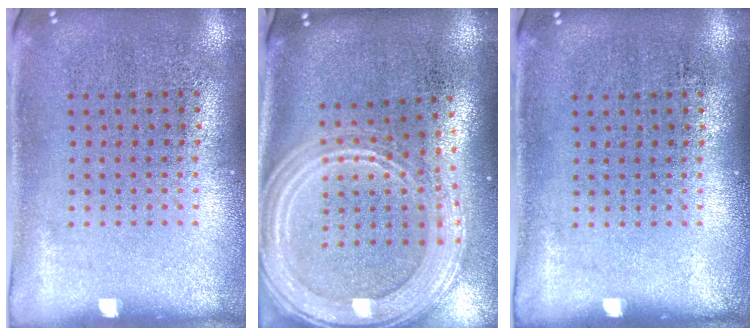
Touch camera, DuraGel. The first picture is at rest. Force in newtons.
{"total": 3.0, "press": 2.4, "slide": 1.8}
{"total": 0.0}